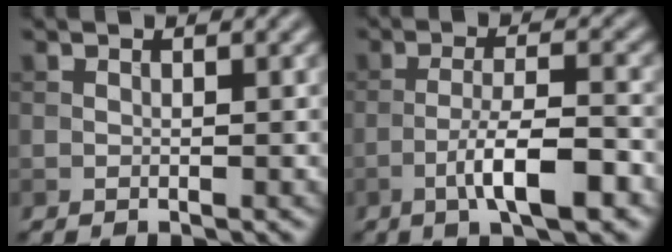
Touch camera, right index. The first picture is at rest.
{"total": 6.3, "force": [-2.9, 1.5, 5.4], "torque": [-0.095, 0.007, -0.050]}